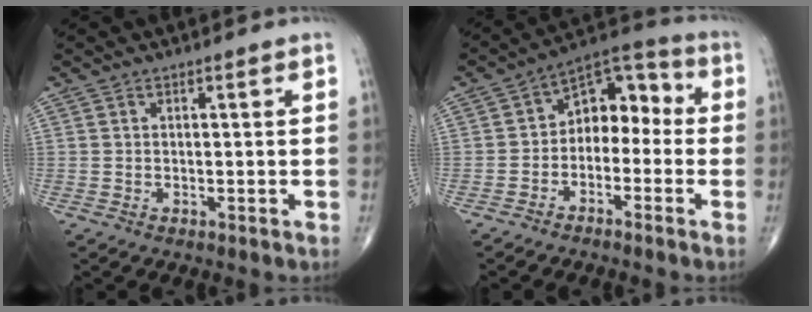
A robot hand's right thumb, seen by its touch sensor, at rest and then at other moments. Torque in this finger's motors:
{"motor_torque": [-0.16, 0.12, 0.64, 0.05, 0.07]}